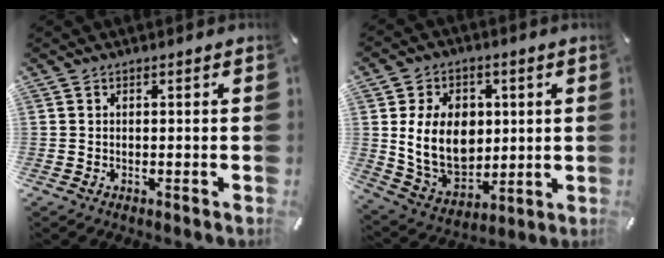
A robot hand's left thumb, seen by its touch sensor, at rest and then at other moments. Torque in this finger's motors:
{"motor_torque": [1.59, 1.63, 0.88, 0.51, 0.21]}